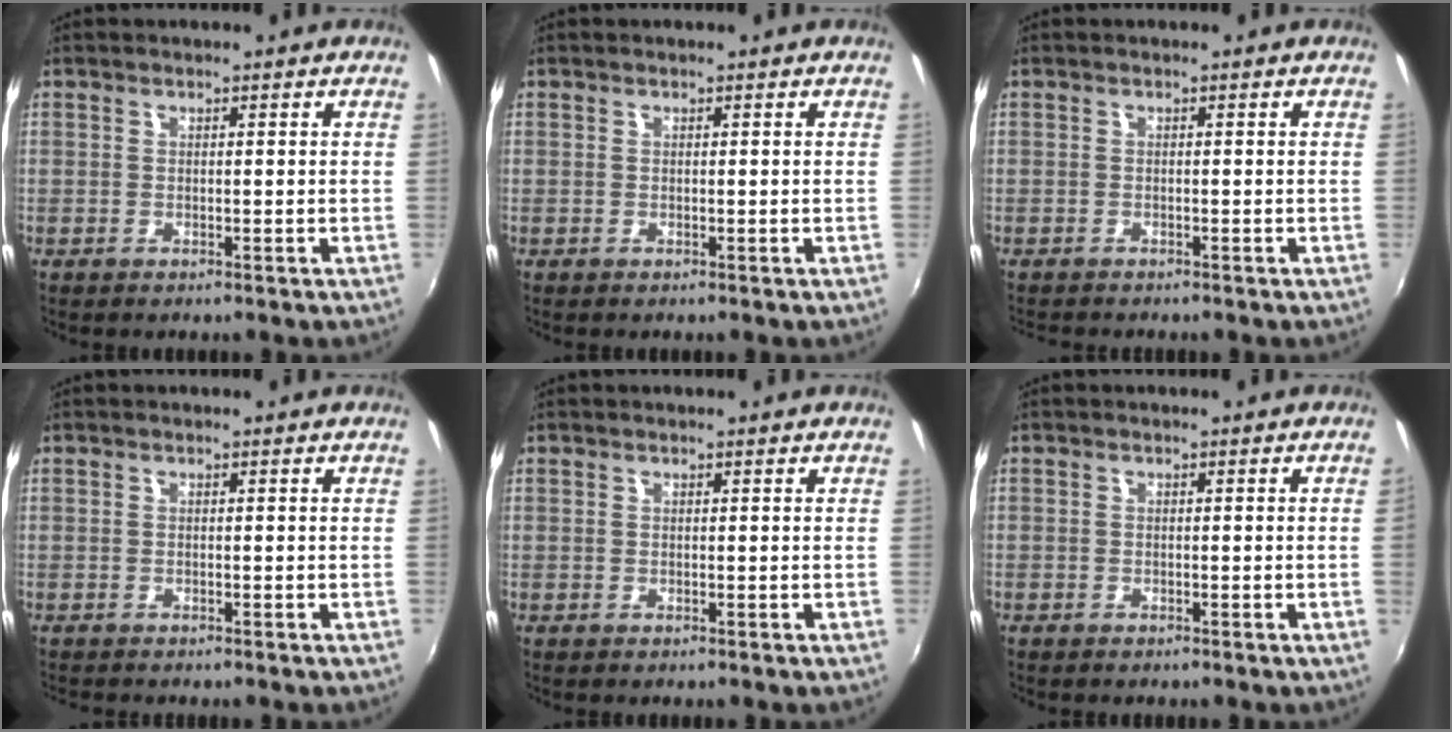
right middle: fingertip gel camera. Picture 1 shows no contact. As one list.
[{"total": 0.0}, {"total": 1.4, "force": [-1.3, 0.1, 0.4], "torque": [-0.010, -0.008, -0.020]}, {"total": 0.8, "force": [-0.7, 0.0, 0.2], "torque": [-0.004, -0.004, -0.013]}, {"total": 0.0}, {"total": 0.6, "force": [-0.3, -0.3, 0.4], "torque": [-0.006, 0.001, -0.005]}]